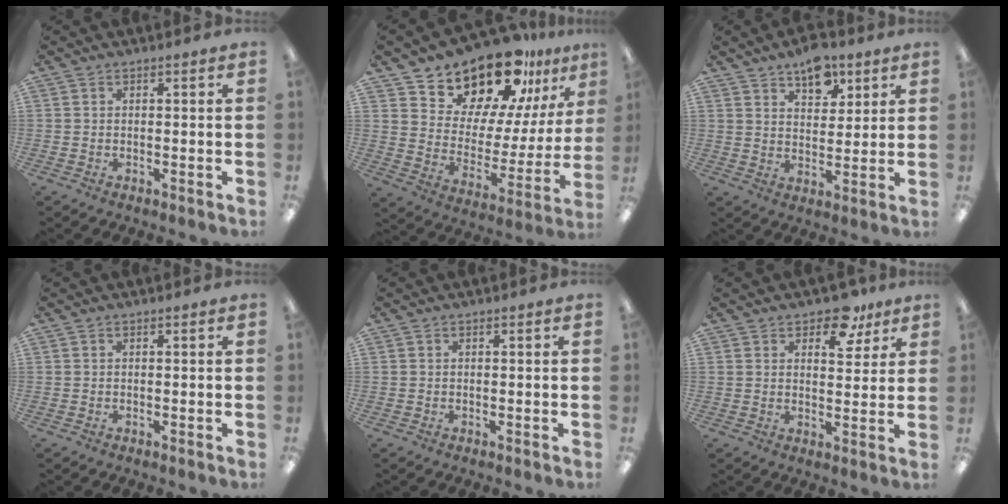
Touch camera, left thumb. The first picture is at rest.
{"total": 19.0, "force": [16.4, 7.7, 5.9], "torque": [-0.106, -0.130, 0.290]}
{"total": 9.5, "force": [6.7, 5.2, 4.4], "torque": [-0.049, -0.033, 0.115]}
{"total": 0.0}
{"total": 0.0}
{"total": 8.8, "force": [6.0, 4.7, 4.3], "torque": [-0.045, -0.027, 0.102]}